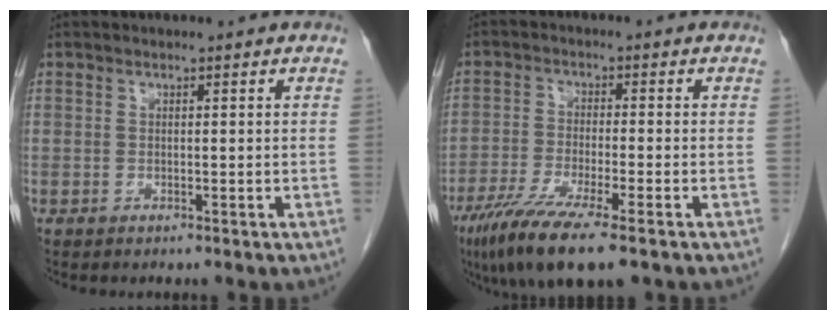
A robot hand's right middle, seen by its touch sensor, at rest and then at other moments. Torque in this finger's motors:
{"motor_torque": [1.16, -0.97, 0.18, 0.10]}